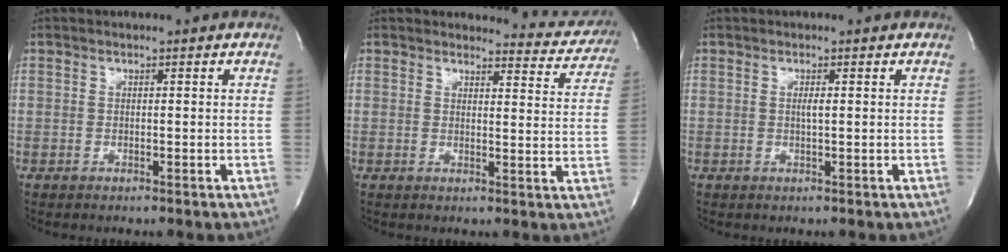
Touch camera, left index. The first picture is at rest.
{"total": 7.9, "force": [7.7, 1.2, -0.9], "torque": [0.028, -0.045, 0.066]}
{"total": 1.0, "force": [0.2, 0.0, 0.9], "torque": [-0.023, 0.000, 0.003]}